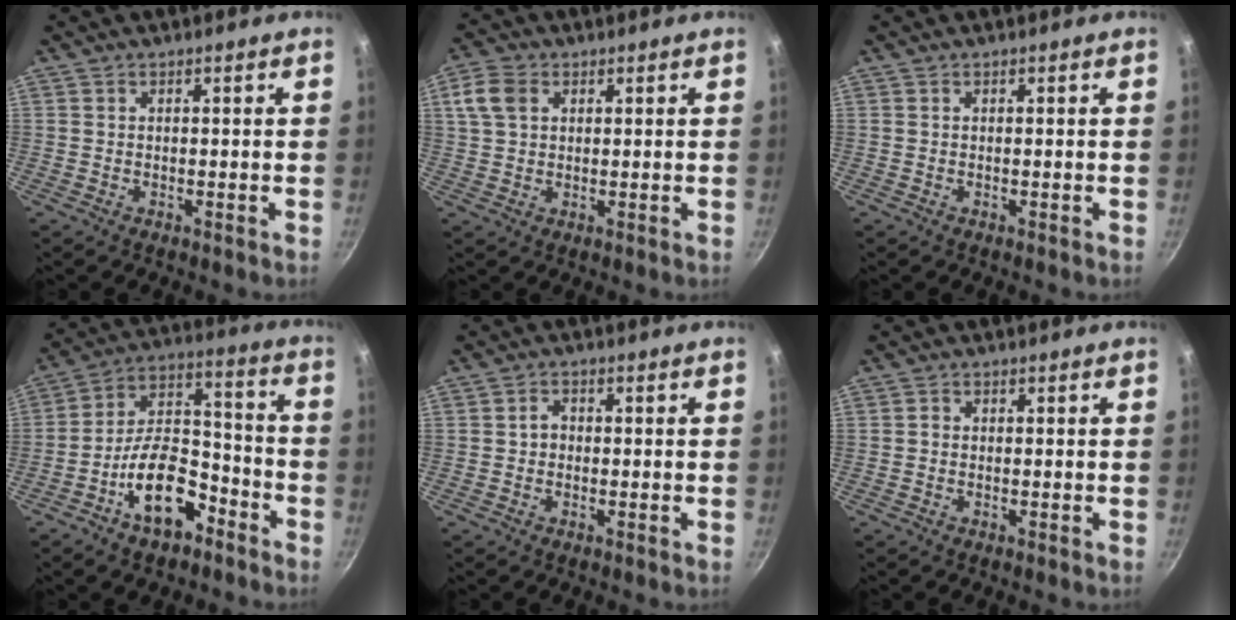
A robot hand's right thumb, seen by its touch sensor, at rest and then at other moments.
{"total": 6.2, "force": [2.1, 4.5, 3.8], "torque": [-0.068, 0.005, 0.034]}
{"total": 0.0}
{"total": 14.9, "force": [-7.9, 7.8, 9.9], "torque": [-0.135, 0.080, -0.139]}
{"total": 2.0, "force": [-0.2, 1.7, 1.0], "torque": [-0.010, 0.009, -0.005]}
{"total": 0.6, "force": [-0.2, 0.6, 0.2], "torque": [-0.002, 0.003, -0.004]}